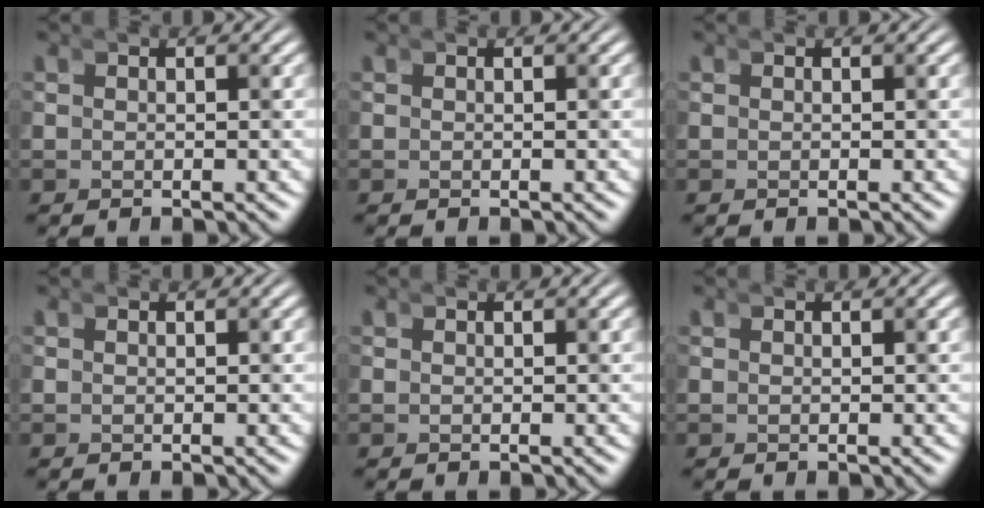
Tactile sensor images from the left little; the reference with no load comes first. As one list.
[{"total": 0.0}, {"total": 0.0}, {"total": 0.0}, {"total": 0.0}, {"total": 0.0}]